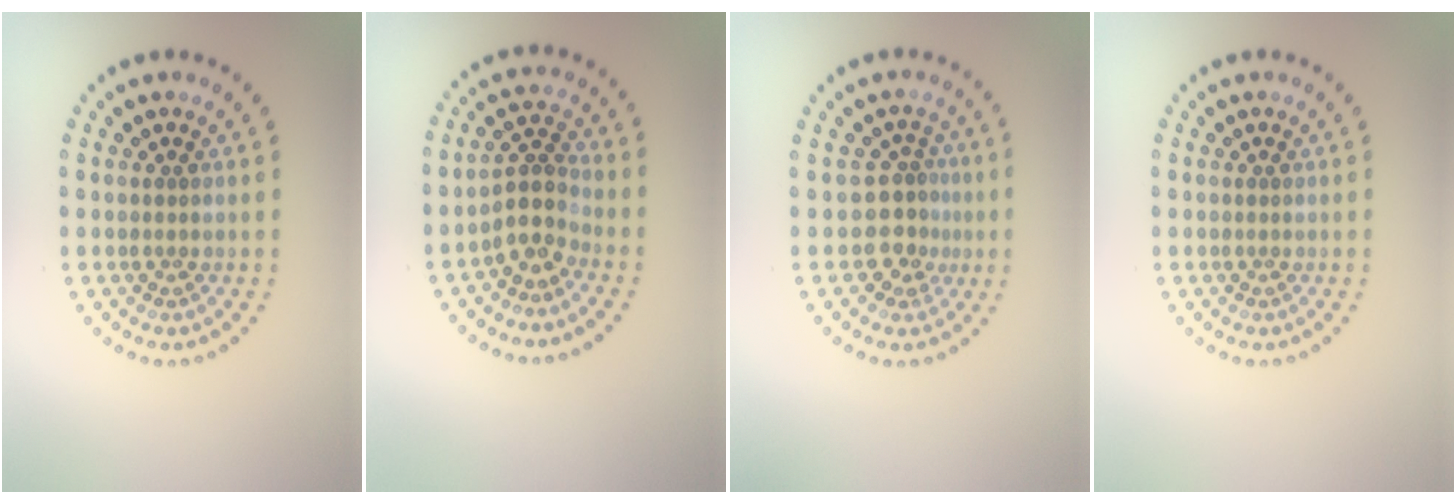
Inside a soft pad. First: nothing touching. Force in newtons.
{"total": 2.9, "press": 2.2, "slide": 1.8}
{"total": 2.7, "press": 2.0, "slide": 1.7}
{"total": 0.0}